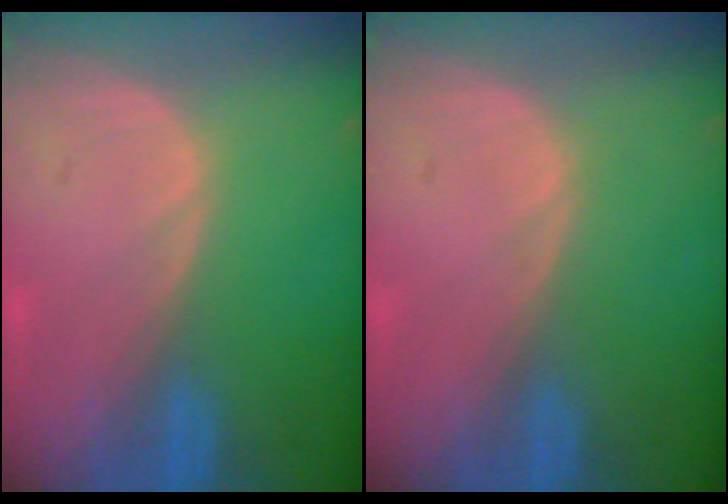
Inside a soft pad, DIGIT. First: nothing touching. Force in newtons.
{"total": 0.0}